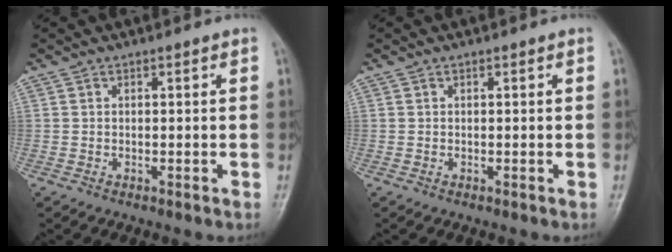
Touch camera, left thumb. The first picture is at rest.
{"total": 0.0}